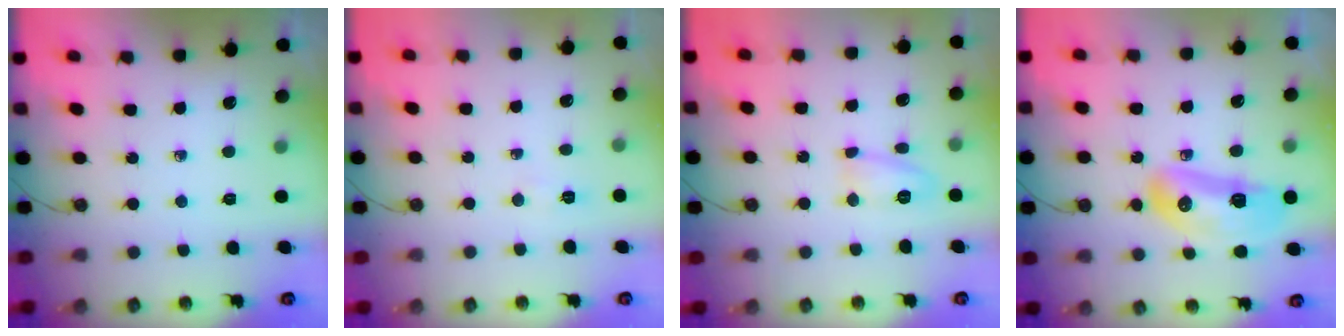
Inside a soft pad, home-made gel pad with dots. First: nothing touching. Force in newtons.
{"total": 3.0, "press": 3.0, "slide": 0.5}
{"total": 8.5, "press": 8.5, "slide": 1.0}
{"total": 14.8, "press": 14.7, "slide": 1.7}